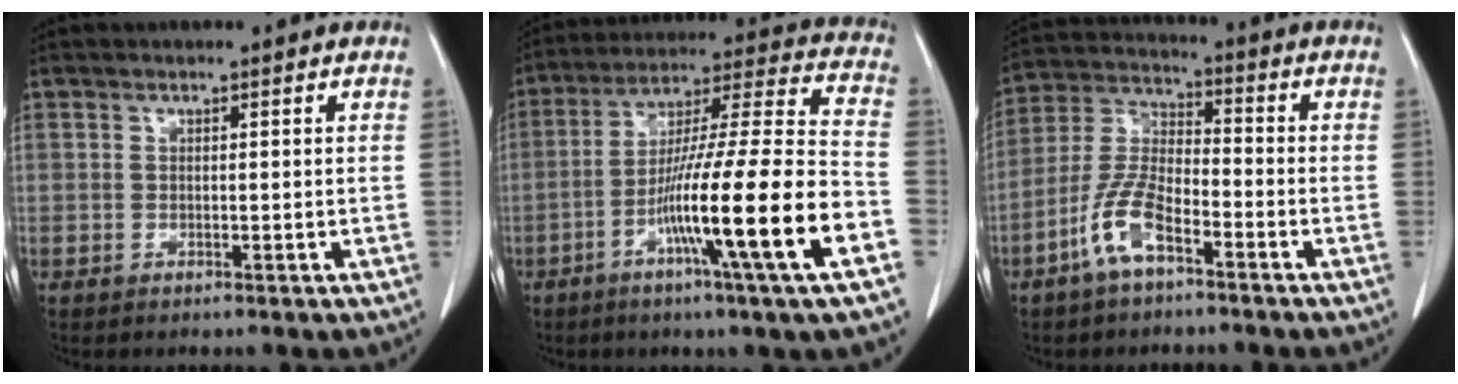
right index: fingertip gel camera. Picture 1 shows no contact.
{"total": 20.7, "force": [-8.0, -0.8, 19.1], "torque": [-0.310, -0.018, -0.141]}
{"total": 8.9, "force": [-5.0, 3.1, 6.7], "torque": [-0.154, 0.005, -0.100]}